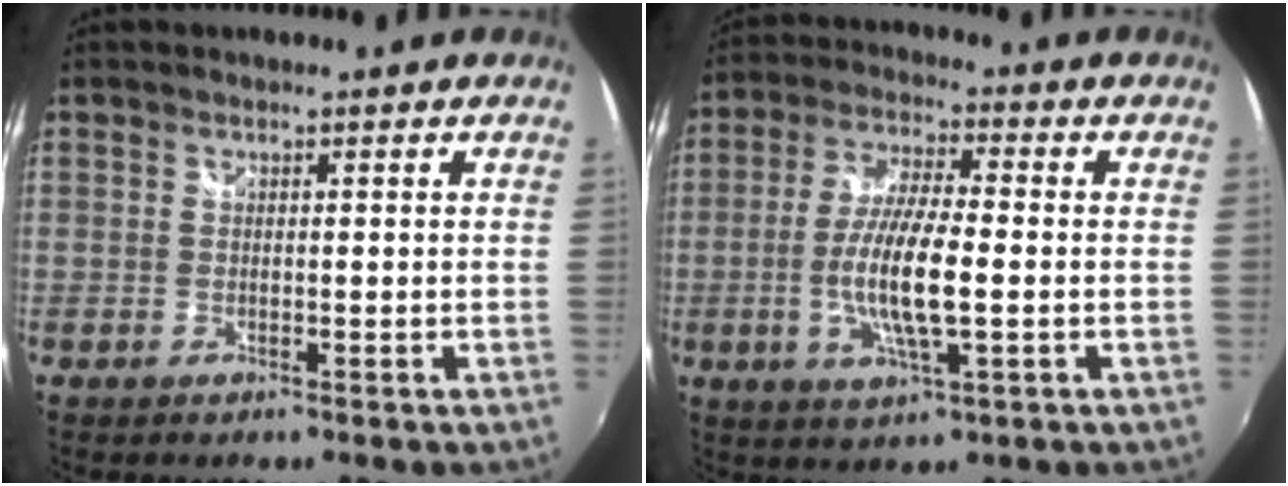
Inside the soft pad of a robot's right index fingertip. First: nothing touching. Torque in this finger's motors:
{"motor_torque": [0.69, 0.18, 0.51, 0.21]}